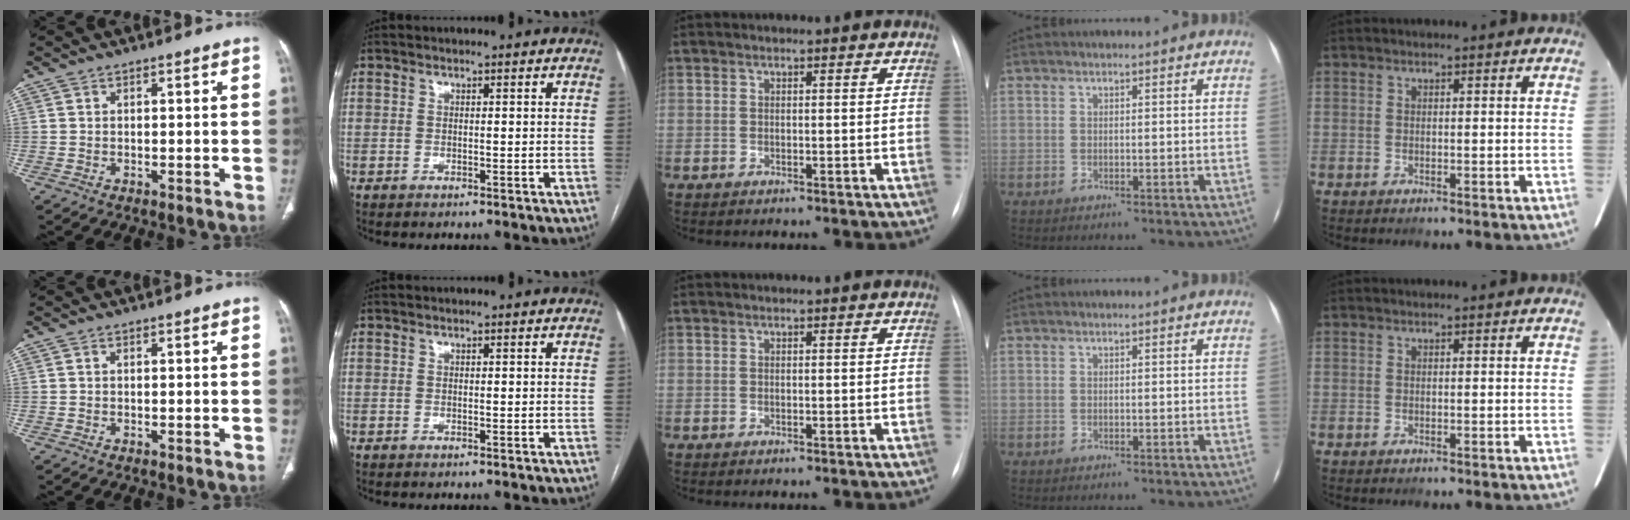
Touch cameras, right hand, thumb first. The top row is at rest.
{}